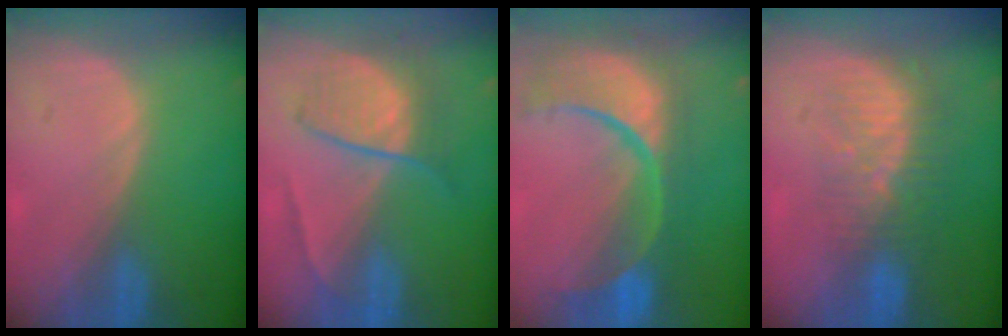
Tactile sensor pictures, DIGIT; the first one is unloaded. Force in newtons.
{"total": 6.7, "press": 6.5, "slide": 1.4}
{"total": 13.7, "press": 10.8, "slide": 8.3}
{"total": 8.4, "press": 7.6, "slide": 3.7}